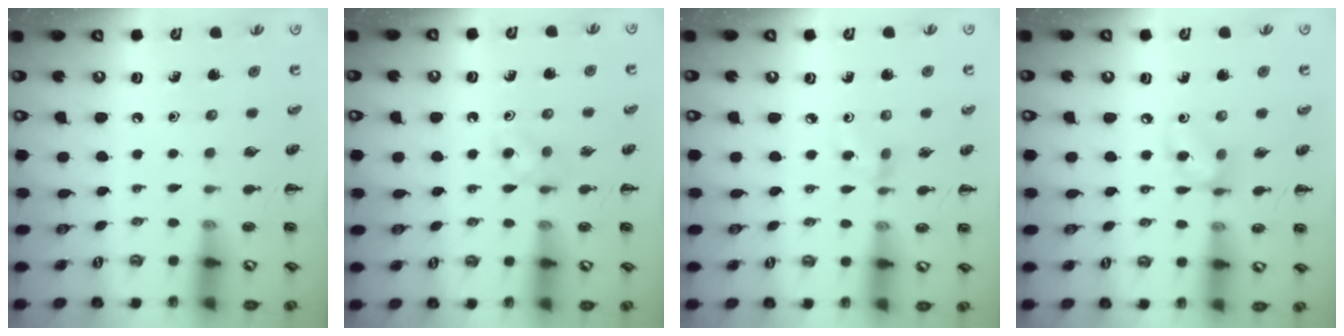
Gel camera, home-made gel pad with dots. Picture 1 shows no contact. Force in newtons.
{"total": 3.1, "press": 2.8, "slide": 1.3}
{"total": 2.9, "press": 2.8, "slide": 0.7}
{"total": 7.4, "press": 7.4, "slide": 0.4}